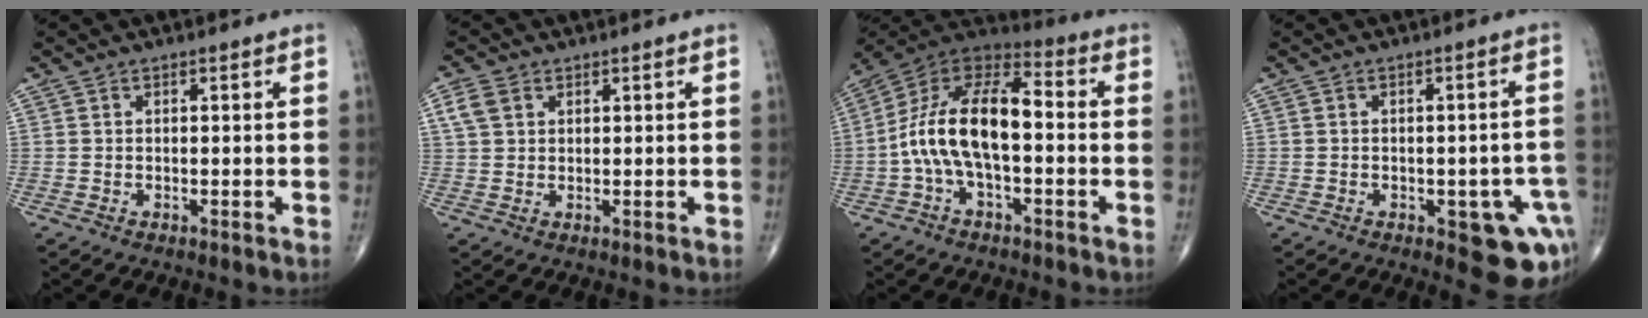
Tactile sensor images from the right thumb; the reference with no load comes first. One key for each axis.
{"total": 3.6, "fx": 1.6, "fy": 2.6, "fz": 1.9, "tx": -0.038, "ty": 0.005, "tz": 0.036}
{"total": 16.1, "fx": -1.7, "fy": 7.9, "fz": 13.9, "tx": -0.257, "ty": 0.048, "tz": -0.041}
{"total": 10.6, "fx": -4.0, "fy": 4.5, "fz": 8.7, "tx": -0.073, "ty": 0.016, "tz": -0.040}